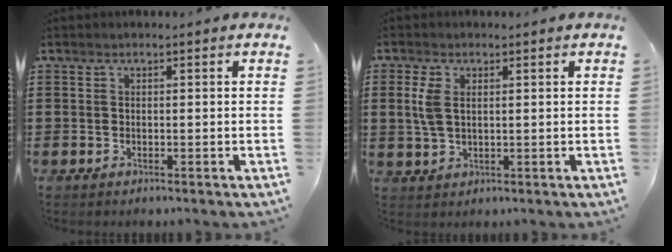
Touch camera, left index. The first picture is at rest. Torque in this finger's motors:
{"motor_torque": [0.74, -0.09, 0.29, 0.05]}